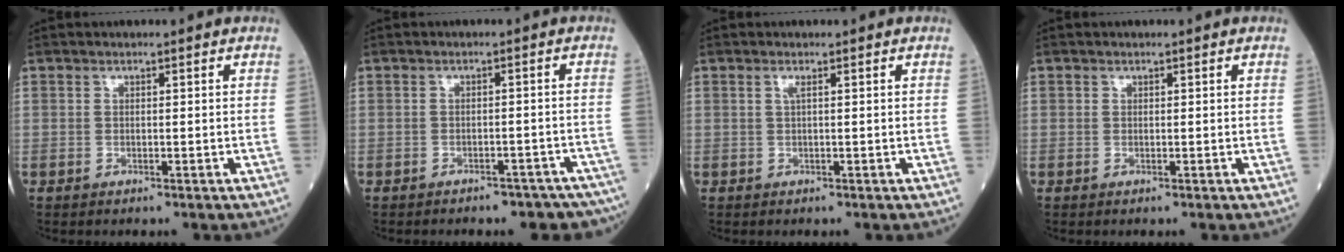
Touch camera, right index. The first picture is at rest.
{"total": 8.5, "force": [-7.3, 3.3, 2.9], "torque": [-0.027, 0.004, -0.080]}
{"total": 0.7, "force": [0.3, -0.1, 0.6], "torque": [-0.021, 0.002, 0.009]}
{"total": 0.0}